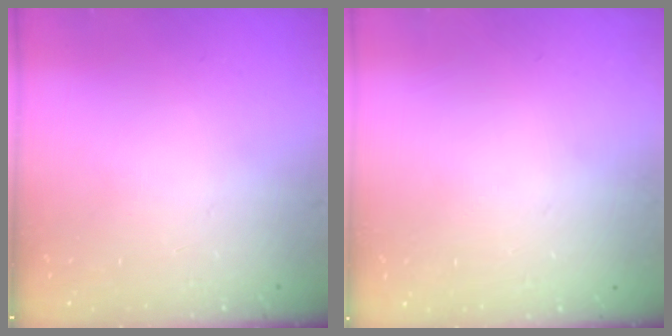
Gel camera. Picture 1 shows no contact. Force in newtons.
{"total": 0.0}